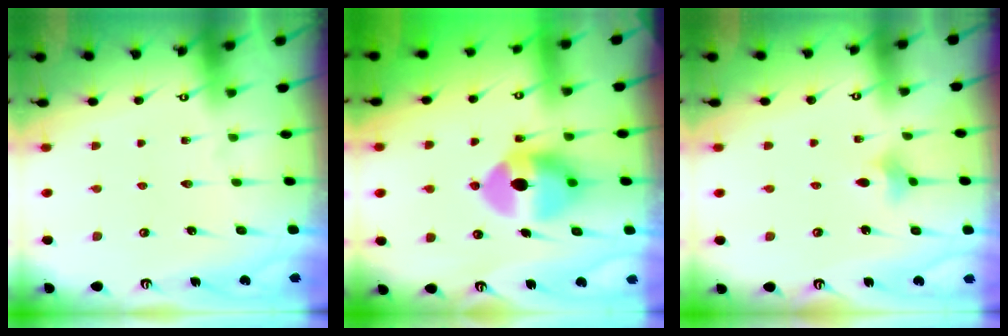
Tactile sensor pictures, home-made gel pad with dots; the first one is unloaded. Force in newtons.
{"total": 11.2, "press": 11.1, "slide": 1.7}
{"total": 3.2, "press": 3.1, "slide": 0.6}